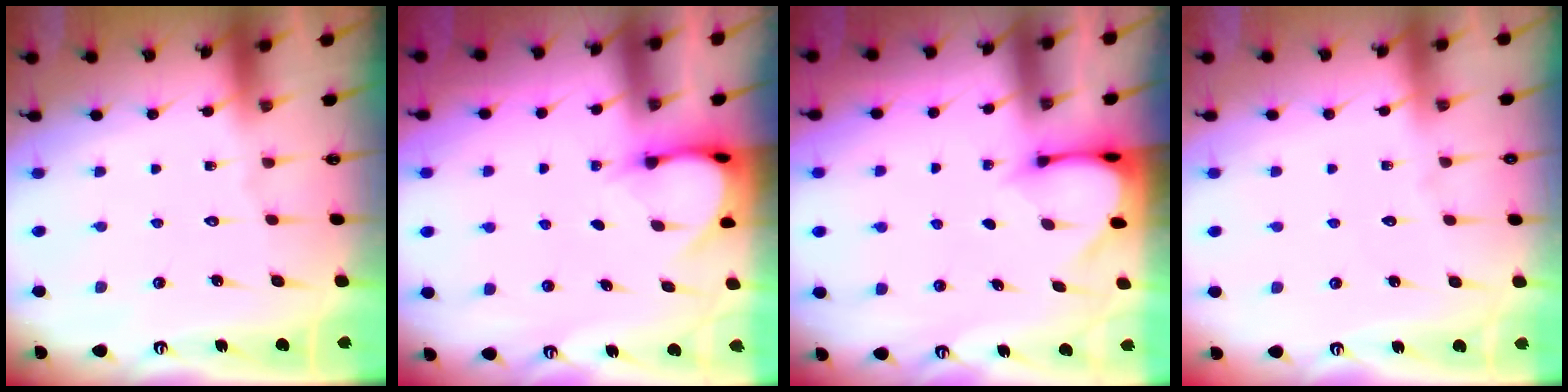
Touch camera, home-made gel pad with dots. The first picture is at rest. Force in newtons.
{"total": 3.9, "press": 3.9, "slide": 0.3}
{"total": 3.0, "press": 3.0, "slide": 0.3}
{"total": 2.0, "press": 2.0, "slide": 0.3}